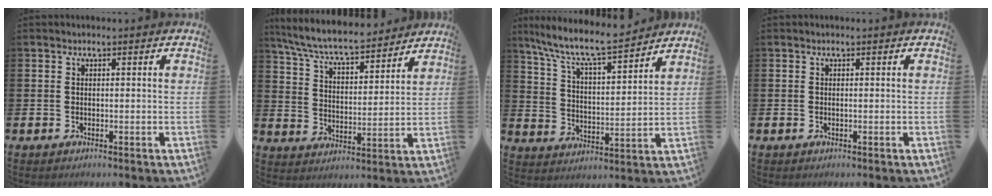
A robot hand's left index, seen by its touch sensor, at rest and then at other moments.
{"total": 7.9, "force": [7.3, 1.2, 2.7], "torque": [-0.089, -0.045, 0.127]}
{"total": 9.2, "force": [8.5, 1.1, 3.4], "torque": [-0.106, -0.054, 0.148]}
{"total": 0.0}